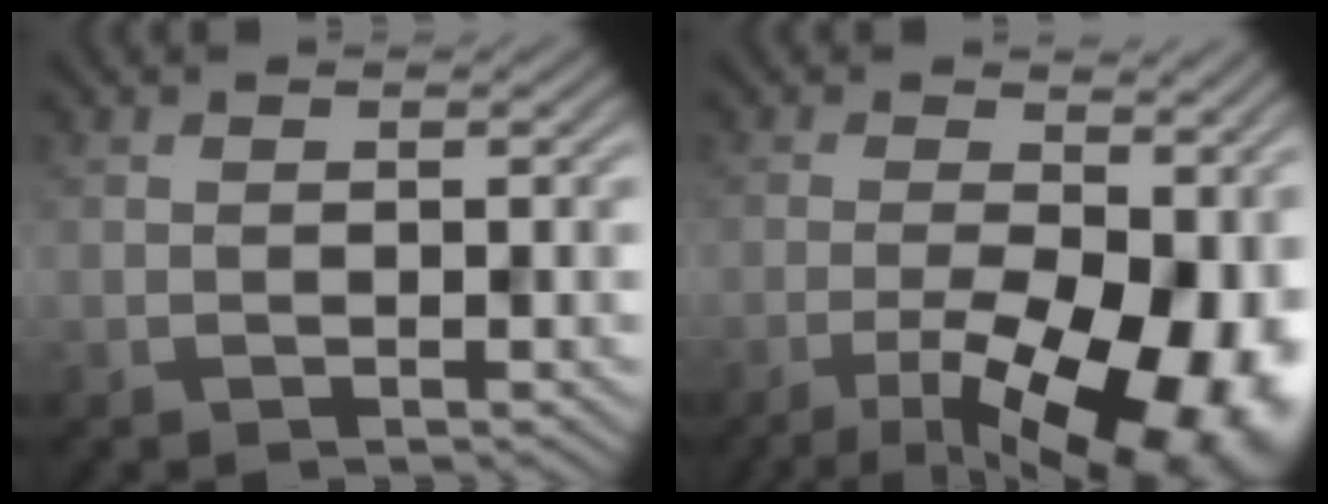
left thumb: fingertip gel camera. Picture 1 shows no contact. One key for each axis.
{"total": 15.3, "fx": -5.2, "fy": 6.5, "fz": 12.8, "tx": -0.186, "ty": -0.019, "tz": -0.070}